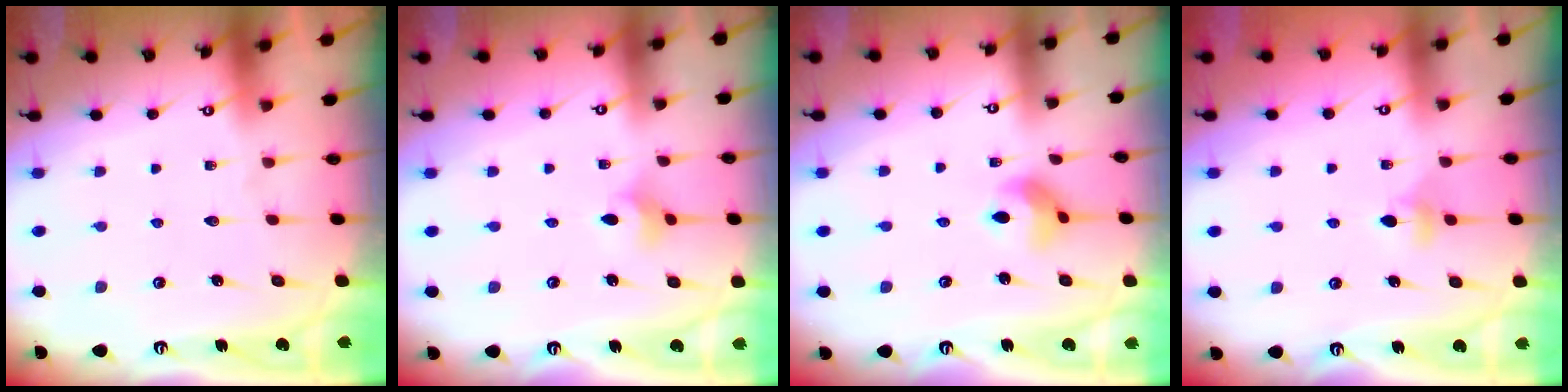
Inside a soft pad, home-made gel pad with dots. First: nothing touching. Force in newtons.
{"total": 3.6, "press": 3.6, "slide": 0.6}
{"total": 6.7, "press": 6.7, "slide": 0.3}
{"total": 4.0, "press": 3.9, "slide": 0.6}